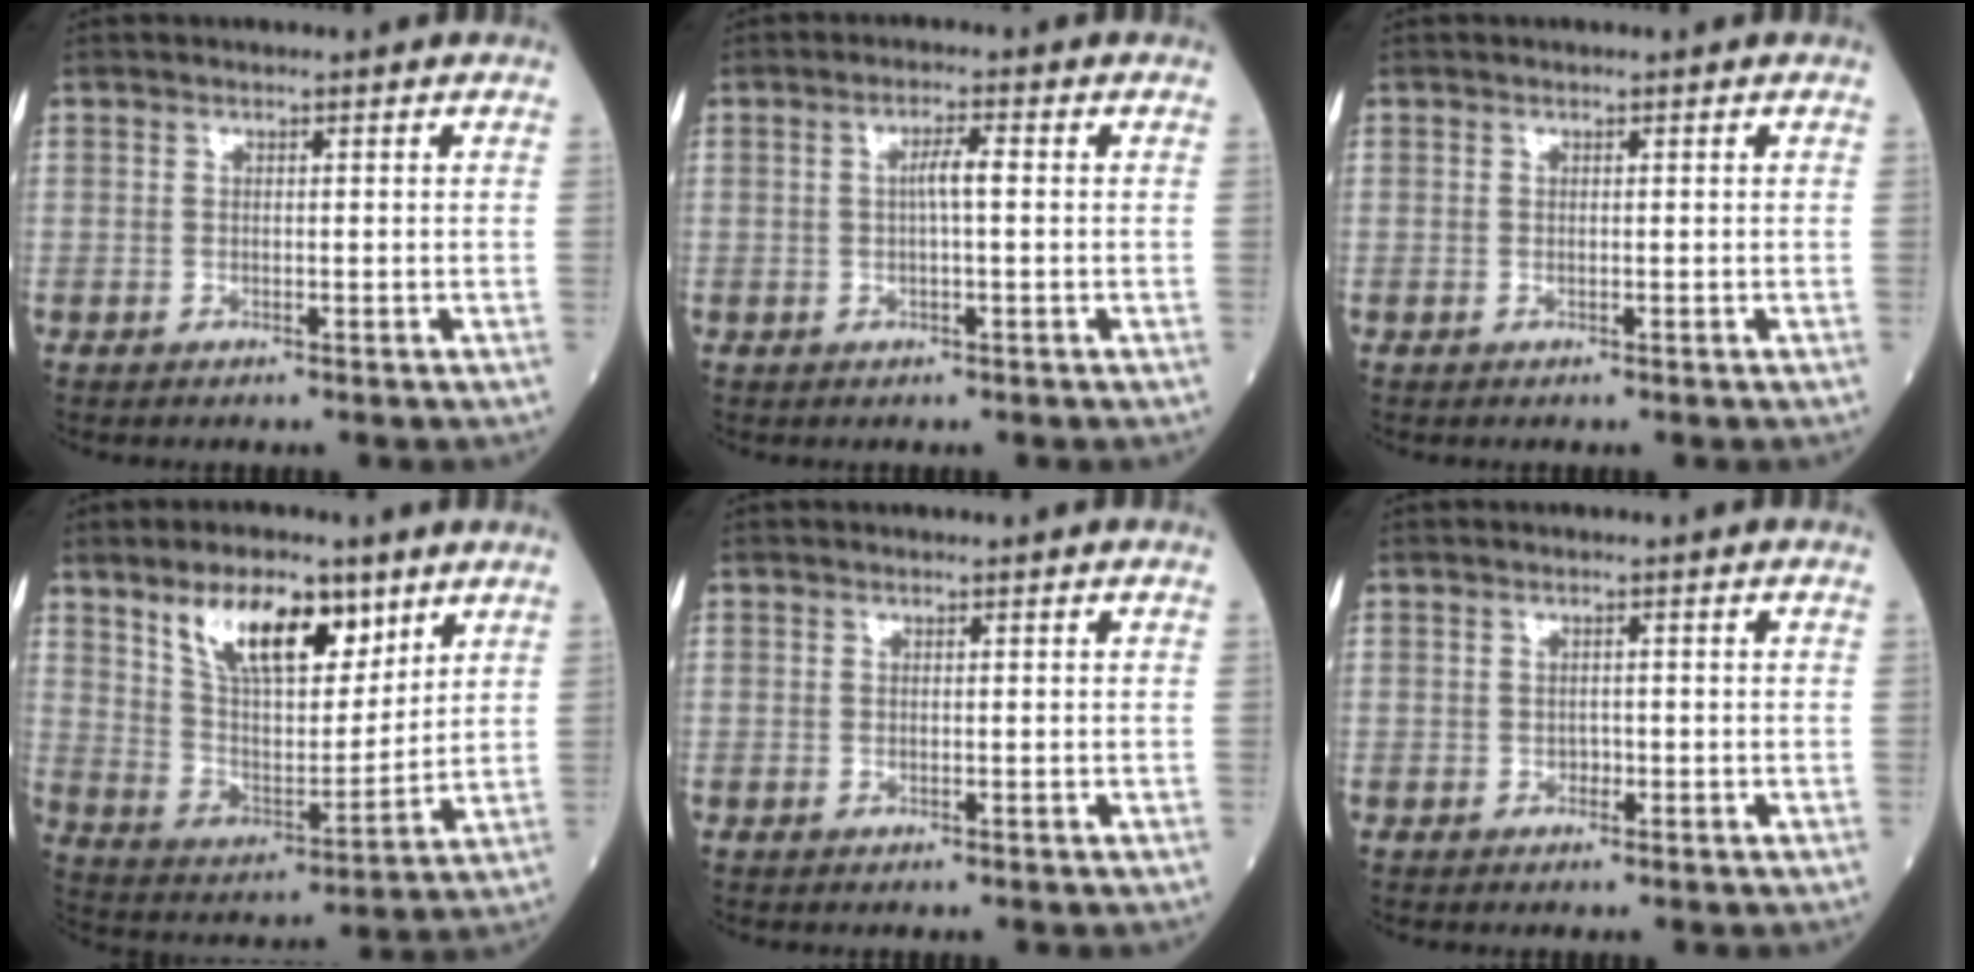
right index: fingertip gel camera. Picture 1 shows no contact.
{"total": 3.3, "force": [0.3, 0.8, 3.2], "torque": [-0.065, 0.009, 0.006]}
{"total": 0.0}
{"total": 15.4, "force": [8.7, 6.3, 11.0], "torque": [-0.200, 0.011, 0.164]}
{"total": 0.0}
{"total": 1.4, "force": [-0.4, 1.1, 0.8], "torque": [-0.024, 0.005, -0.004]}